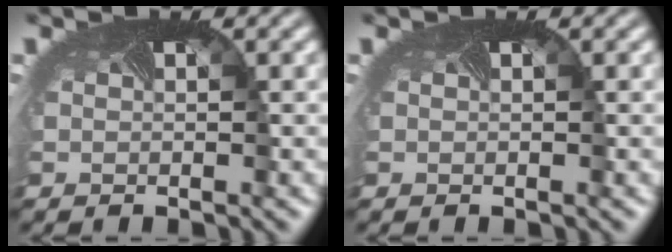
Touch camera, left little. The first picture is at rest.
{"total": 0.0}